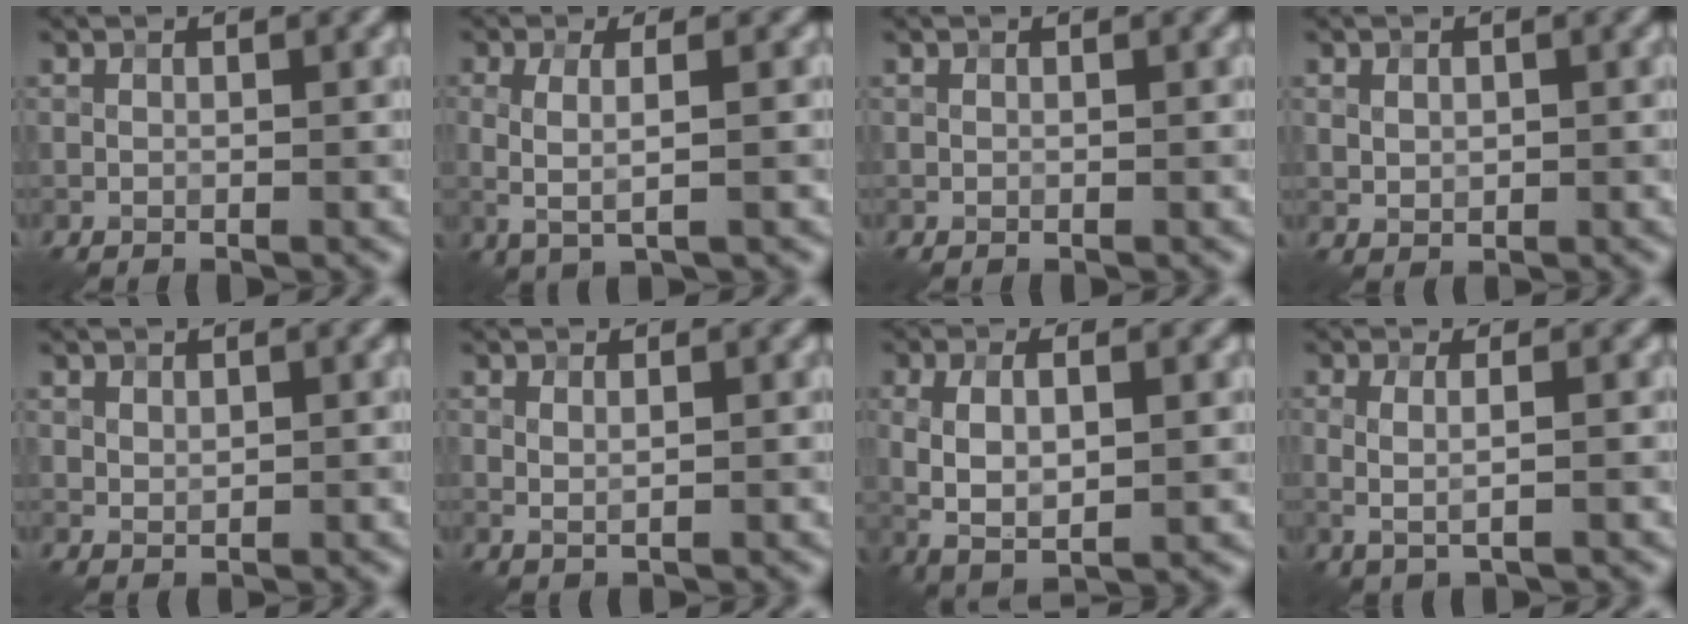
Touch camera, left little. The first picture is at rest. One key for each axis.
{"total": 2.7, "fx": -0.3, "fy": 0.6, "fz": 2.6, "tx": -0.057, "ty": -0.002, "tz": -0.006}
{"total": 0.0}
{"total": 1.1, "fx": 0.2, "fy": 0.9, "fz": 0.6, "tx": -0.012, "ty": -0.001, "tz": 0.007}
{"total": 0.8, "fx": 0.4, "fy": 0.6, "fz": 0.4, "tx": -0.011, "ty": -0.001, "tz": 0.011}
{"total": 0.9, "fx": 0.2, "fy": 0.4, "fz": 0.8, "tx": -0.020, "ty": 0.000, "tz": 0.005}
{"total": 5.5, "fx": -0.1, "fy": 2.4, "fz": 4.9, "tx": -0.100, "ty": 0.002, "tz": -0.002}
{"total": 2.0, "fx": -0.2, "fy": 0.5, "fz": 1.9, "tx": -0.038, "ty": 0.001, "tz": -0.004}